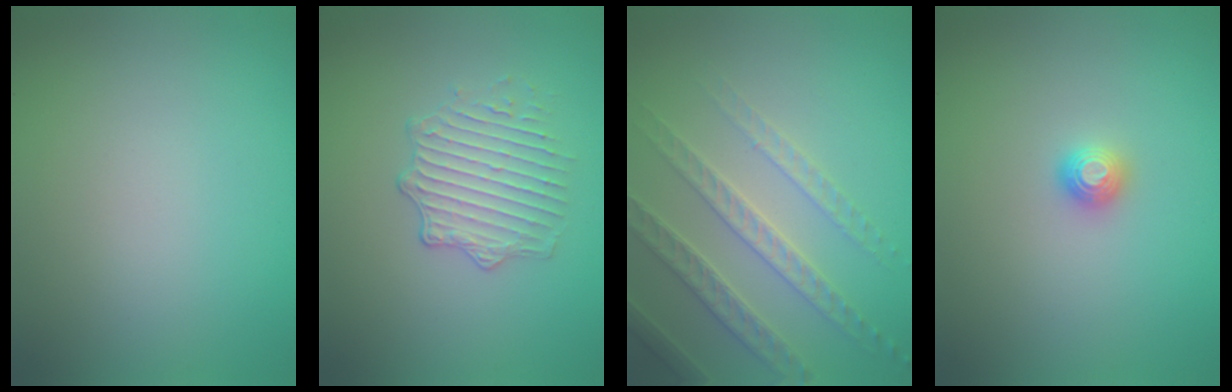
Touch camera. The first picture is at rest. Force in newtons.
{"total": 2.6, "press": 2.0, "slide": 1.6}
{"total": 3.8, "press": 3.6, "slide": 1.0}
{"total": 1.2, "press": 1.1, "slide": 0.3}